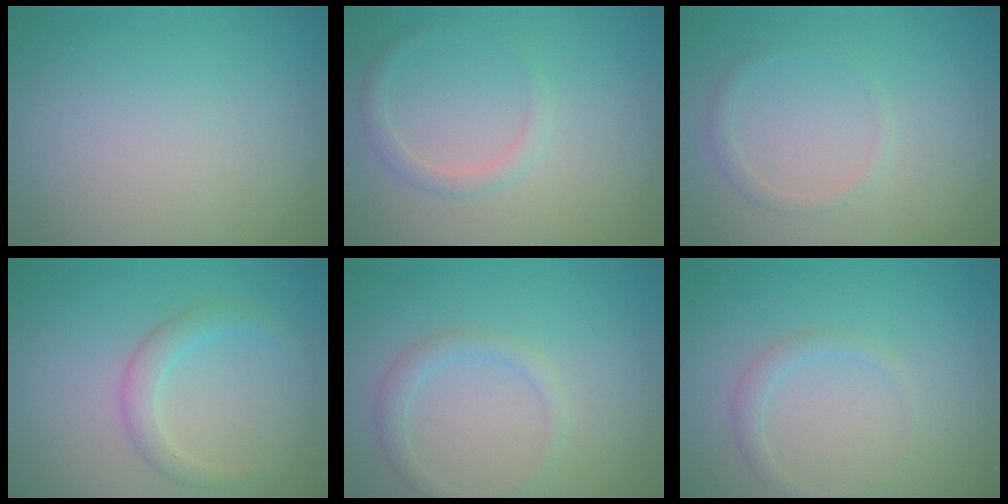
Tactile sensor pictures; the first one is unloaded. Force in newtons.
{"total": 1.3, "press": 1.3, "slide": 0.1}
{"total": 1.0, "press": 1.0, "slide": 0.1}
{"total": 2.1, "press": 2.1, "slide": 0.1}
{"total": 1.7, "press": 1.7, "slide": 0.1}
{"total": 1.2, "press": 1.2, "slide": 0.0}